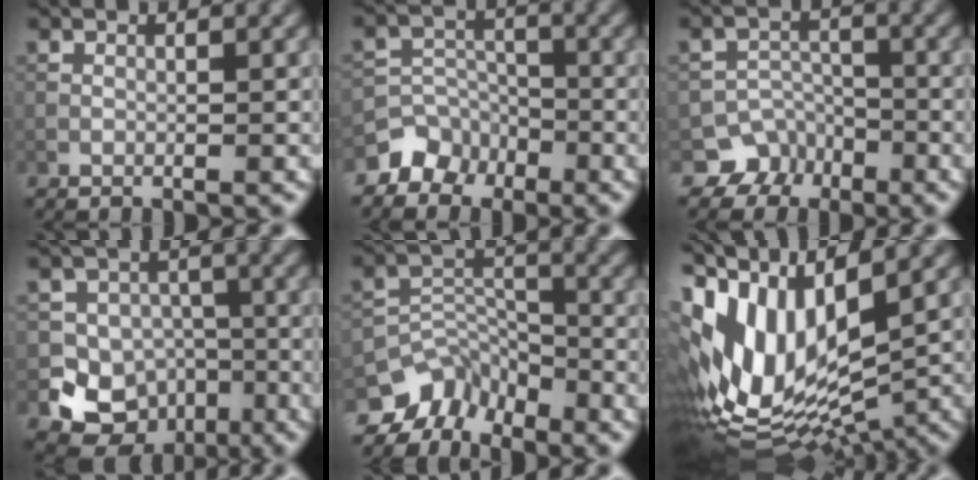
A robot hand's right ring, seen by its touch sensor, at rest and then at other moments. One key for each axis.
{"total": 4.6, "fx": -3.5, "fy": 3.0, "fz": 0.3, "tx": 0.013, "ty": 0.000, "tz": -0.056}
{"total": 4.3, "fx": -2.9, "fy": 3.2, "fz": 0.3, "tx": 0.019, "ty": 0.000, "tz": -0.036}
{"total": 10.9, "fx": -5.3, "fy": 9.3, "fz": 2.2, "tx": -0.027, "ty": -0.018, "tz": -0.093}
{"total": 5.9, "fx": -4.9, "fy": 3.1, "fz": 1.1, "tx": -0.003, "ty": -0.005, "tz": -0.086}
{"total": 14.9, "fx": 1.2, "fy": 7.0, "fz": 13.1, "tx": -0.279, "ty": 0.001, "tz": 0.043}